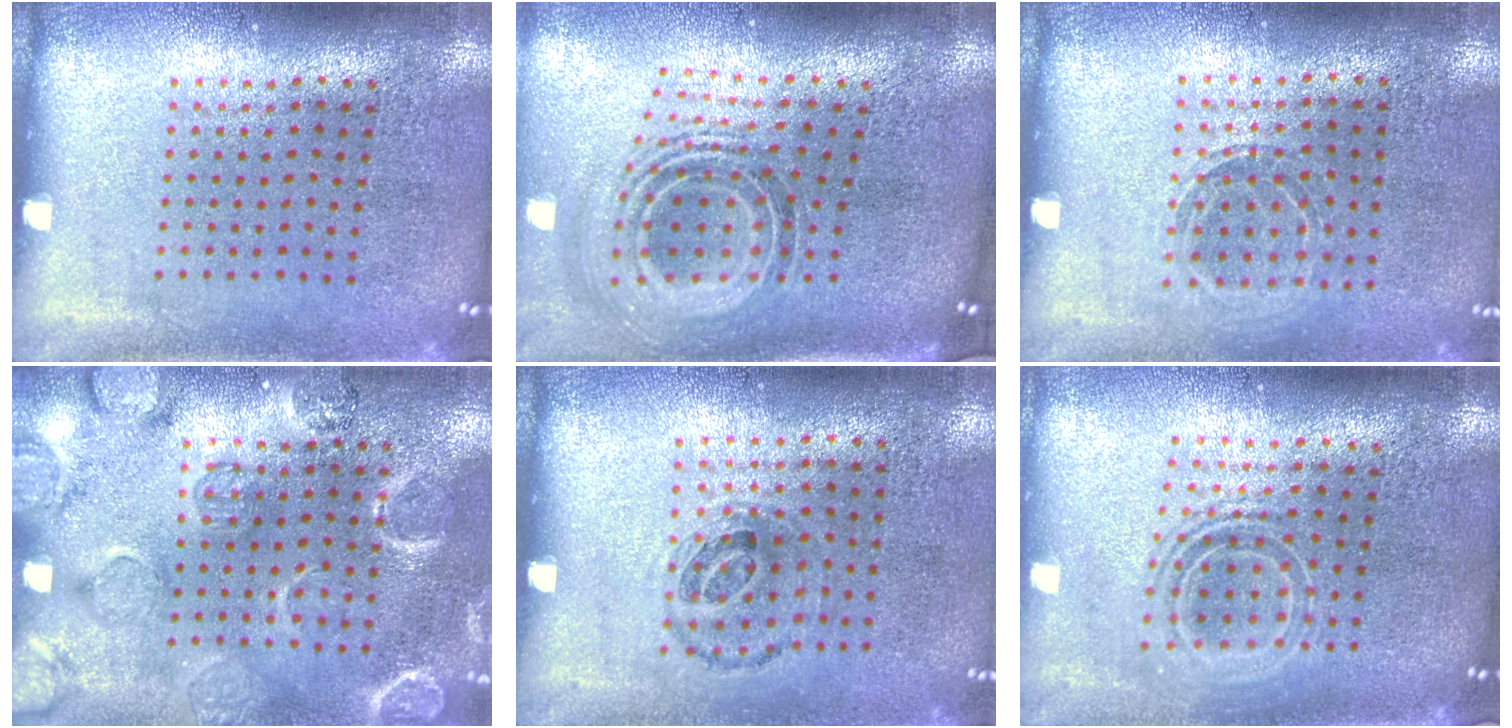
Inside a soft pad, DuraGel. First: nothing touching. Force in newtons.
{"total": 1.8, "press": 1.3, "slide": 1.2}
{"total": 1.0, "press": 1.0, "slide": 0.2}
{"total": 2.3, "press": 2.1, "slide": 0.9}
{"total": 0.9, "press": 0.7, "slide": 0.6}
{"total": 1.7, "press": 1.3, "slide": 1.1}